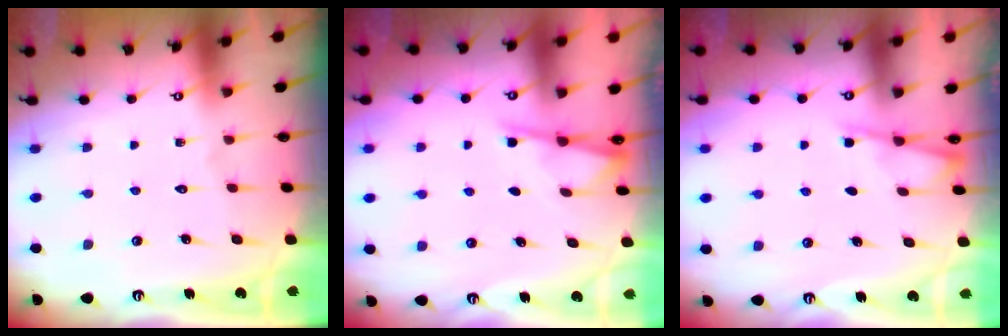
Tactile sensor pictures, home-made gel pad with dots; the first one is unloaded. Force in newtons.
{"total": 2.5, "press": 2.4, "slide": 0.4}
{"total": 2.8, "press": 2.8, "slide": 0.3}